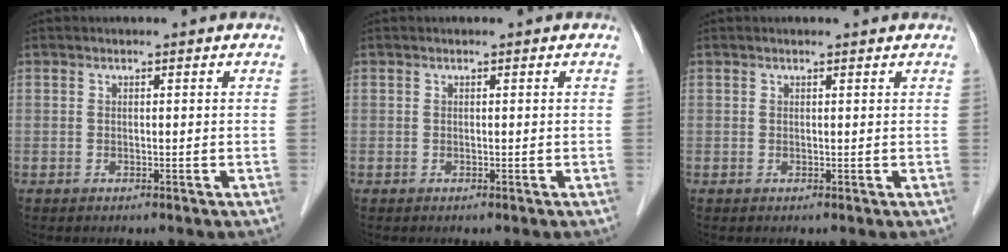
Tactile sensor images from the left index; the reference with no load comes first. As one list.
[{"total": 0.0}, {"total": 1.4, "force": [1.3, 0.1, 0.5], "torque": [-0.014, 0.010, 0.016]}]